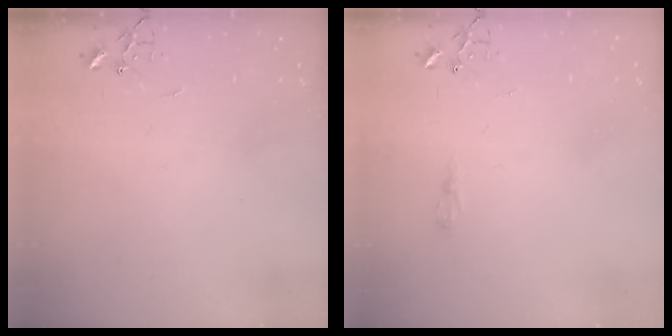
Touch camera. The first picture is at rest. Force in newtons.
{"total": 6.5, "press": 6.5, "slide": 0.6}